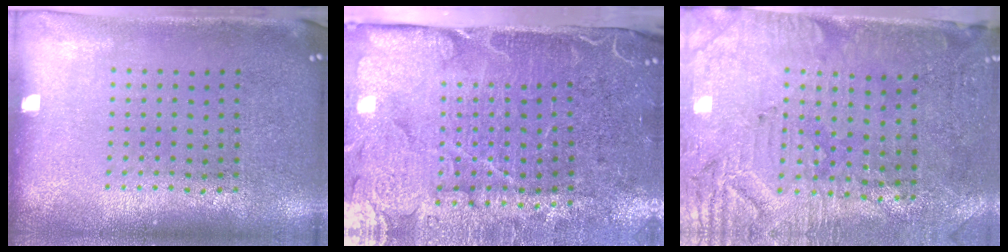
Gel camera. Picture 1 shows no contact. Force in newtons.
{"total": 4.9, "press": 4.1, "slide": 2.8}
{"total": 3.1, "press": 2.8, "slide": 1.4}